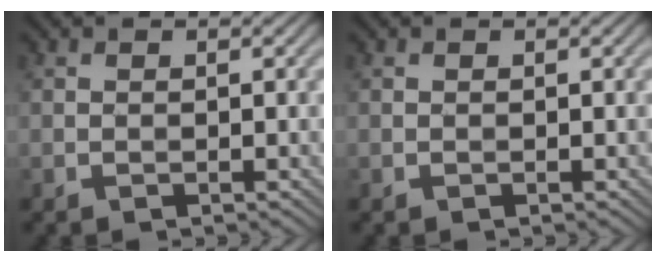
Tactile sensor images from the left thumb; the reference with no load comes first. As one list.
[{"total": 0.0}]